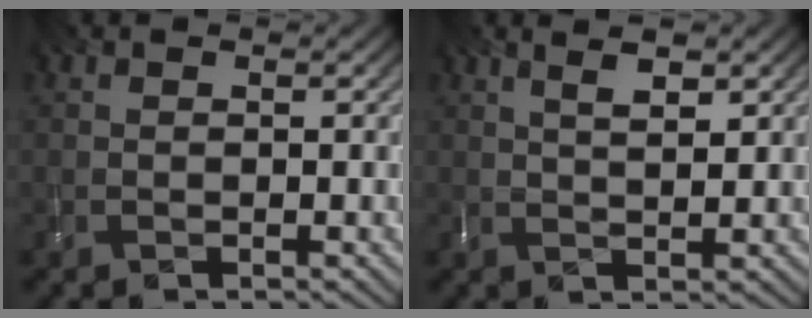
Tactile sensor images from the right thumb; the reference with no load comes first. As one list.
[{"total": 3.0, "force": [1.6, 0.5, 2.6], "torque": [-0.042, 0.000, 0.029]}]